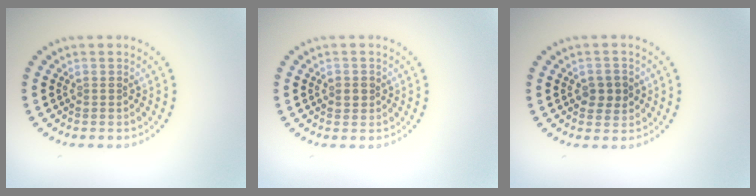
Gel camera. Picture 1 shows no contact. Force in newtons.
{"total": 1.2, "press": 1.2, "slide": 0.4}
{"total": 2.1, "press": 2.1, "slide": 0.3}